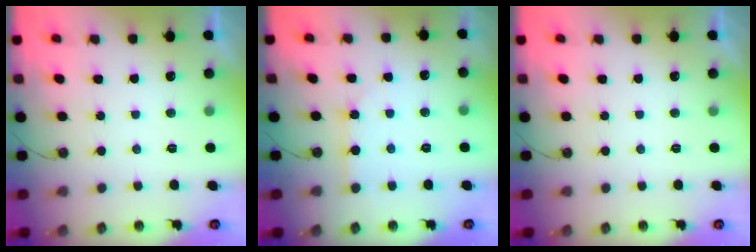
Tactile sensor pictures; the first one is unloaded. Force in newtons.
{"total": 2.5, "press": 2.5, "slide": 0.3}
{"total": 0.0}